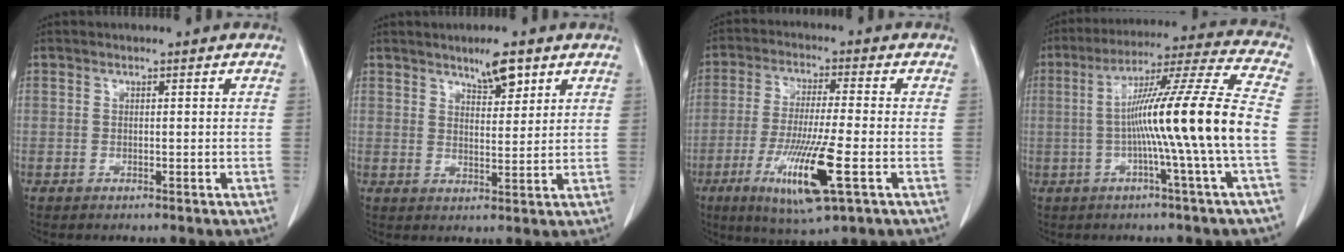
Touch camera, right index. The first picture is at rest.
{"total": 4.8, "force": [3.4, 1.2, 3.1], "torque": [-0.053, 0.000, 0.056]}
{"total": 12.7, "force": [-4.5, 0.7, 11.8], "torque": [-0.229, -0.028, -0.075]}
{"total": 16.5, "force": [-2.2, -2.6, 16.1], "torque": [-0.261, 0.005, -0.047]}